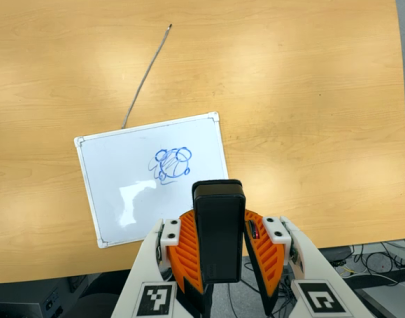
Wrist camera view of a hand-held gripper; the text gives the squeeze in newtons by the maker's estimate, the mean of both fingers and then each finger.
{"total": 7.8, "left": 6.8, "right": 8.8}